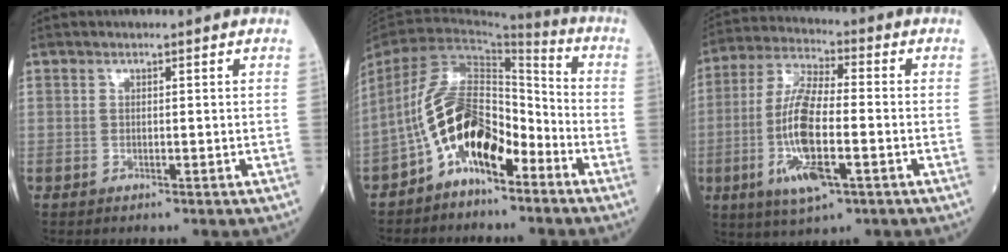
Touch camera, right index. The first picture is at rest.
{"total": 12.7, "force": [-6.5, 5.9, 9.2], "torque": [-0.188, 0.029, -0.119]}
{"total": 13.1, "force": [-3.5, 3.0, 12.2], "torque": [-0.254, -0.011, -0.063]}